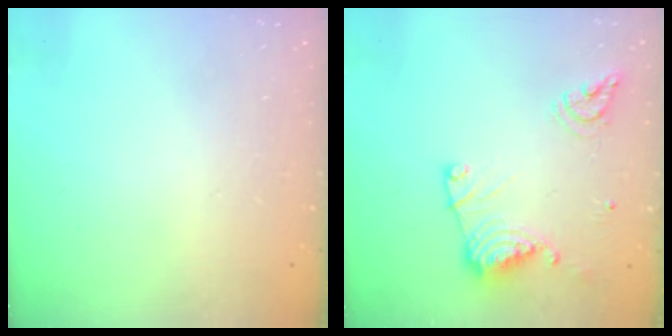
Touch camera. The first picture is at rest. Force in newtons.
{"total": 13.6, "press": 13.5, "slide": 1.5}